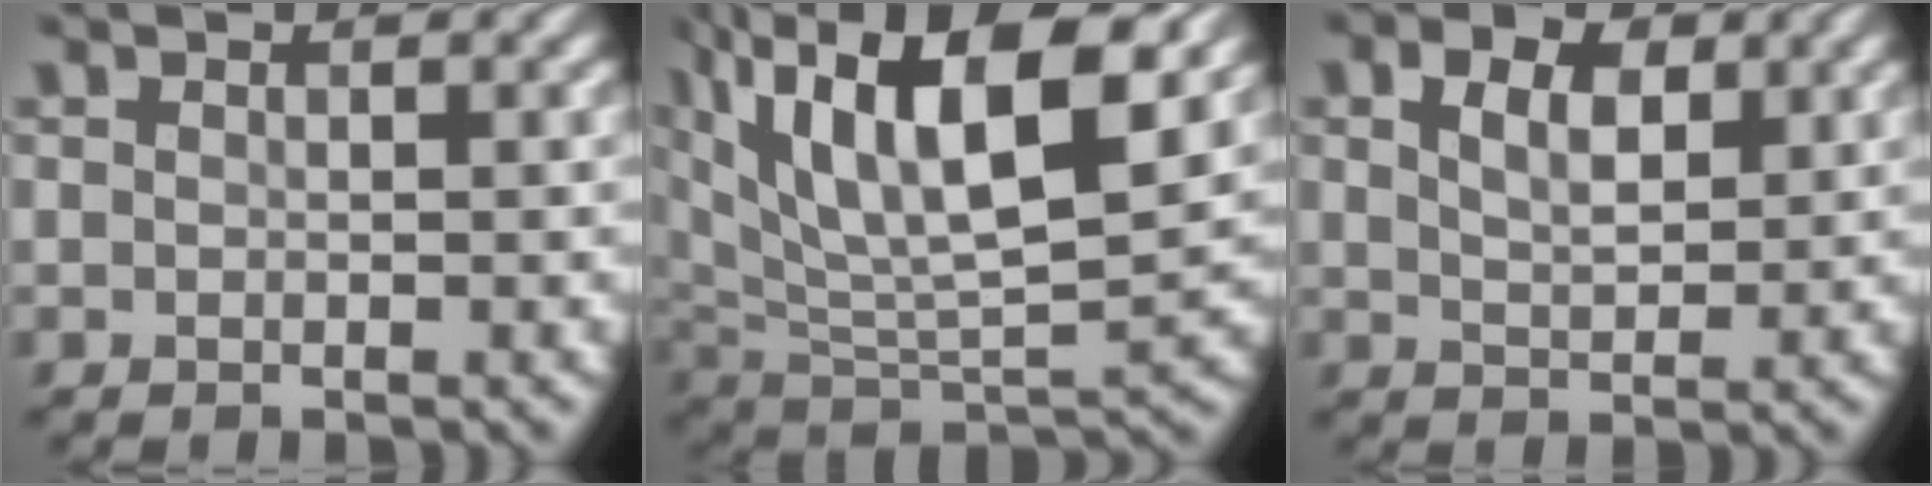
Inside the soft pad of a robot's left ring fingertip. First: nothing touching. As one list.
[{"total": 14.2, "force": [7.1, 5.2, 11.2], "torque": [-0.201, 0.013, 0.124]}, {"total": 4.1, "force": [1.9, 2.3, 2.9], "torque": [-0.046, 0.004, 0.028]}]